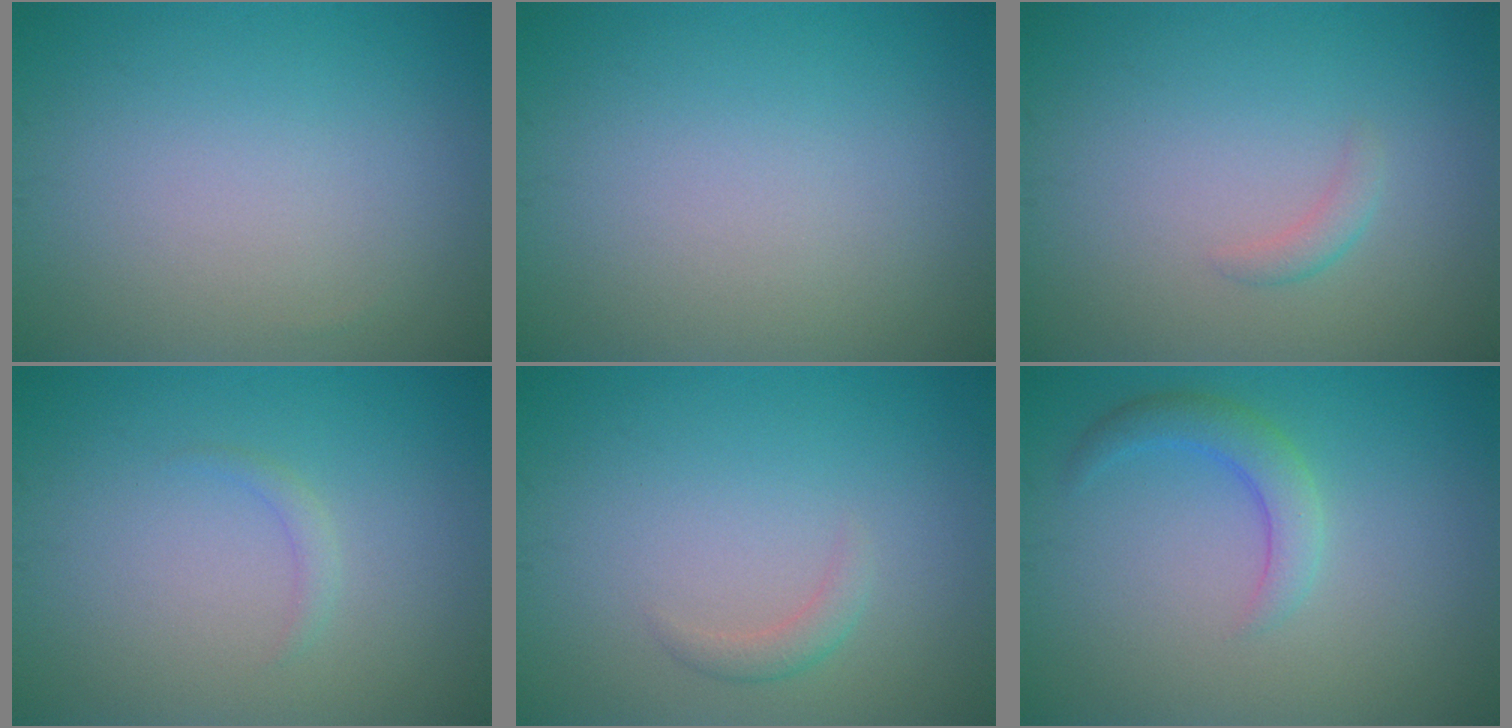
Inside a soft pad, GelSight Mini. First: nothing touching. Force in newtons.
{"total": 0.0}
{"total": 1.0, "press": 1.0, "slide": 0.0}
{"total": 0.8, "press": 0.8, "slide": 0.0}
{"total": 1.2, "press": 1.2, "slide": 0.1}
{"total": 2.6, "press": 2.6, "slide": 0.1}